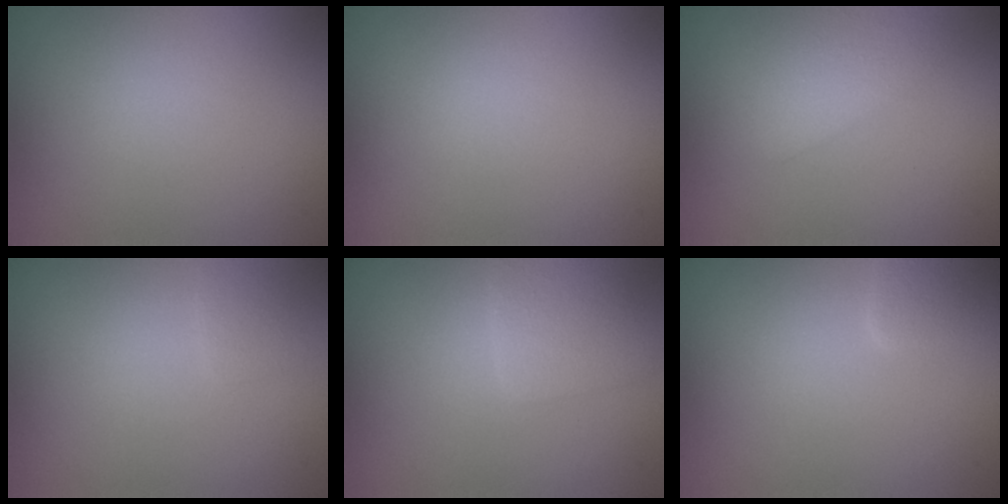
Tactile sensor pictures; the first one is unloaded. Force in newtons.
{"total": 0.0}
{"total": 2.3, "press": 2.3, "slide": 0.1}
{"total": 0.8, "press": 0.8, "slide": 0.0}
{"total": 2.5, "press": 2.5, "slide": 0.1}
{"total": 1.6, "press": 1.6, "slide": 0.1}